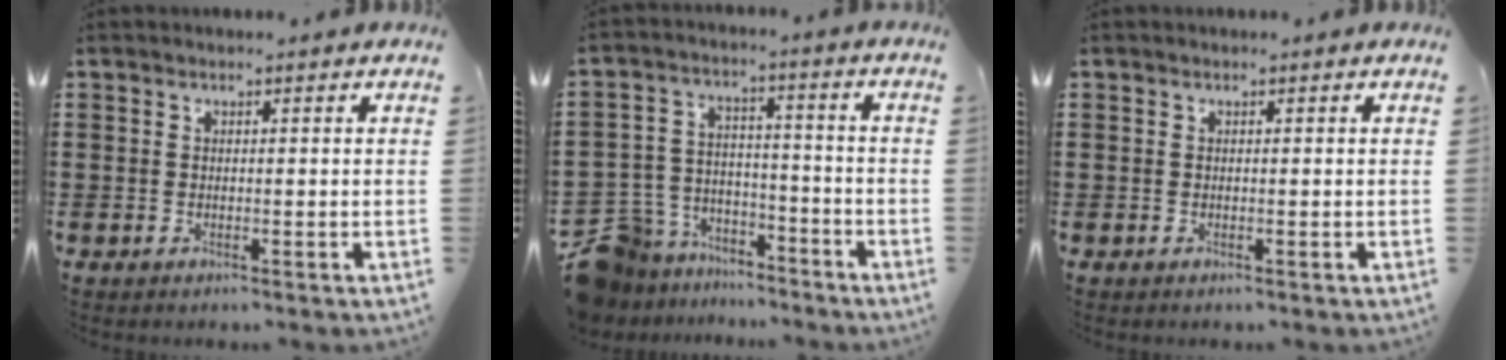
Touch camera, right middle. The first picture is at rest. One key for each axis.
{"total": 8.3, "fx": -7.6, "fy": 3.3, "fz": 0.1, "tx": -0.031, "ty": 0.011, "tz": -0.154}
{"total": 0.0}